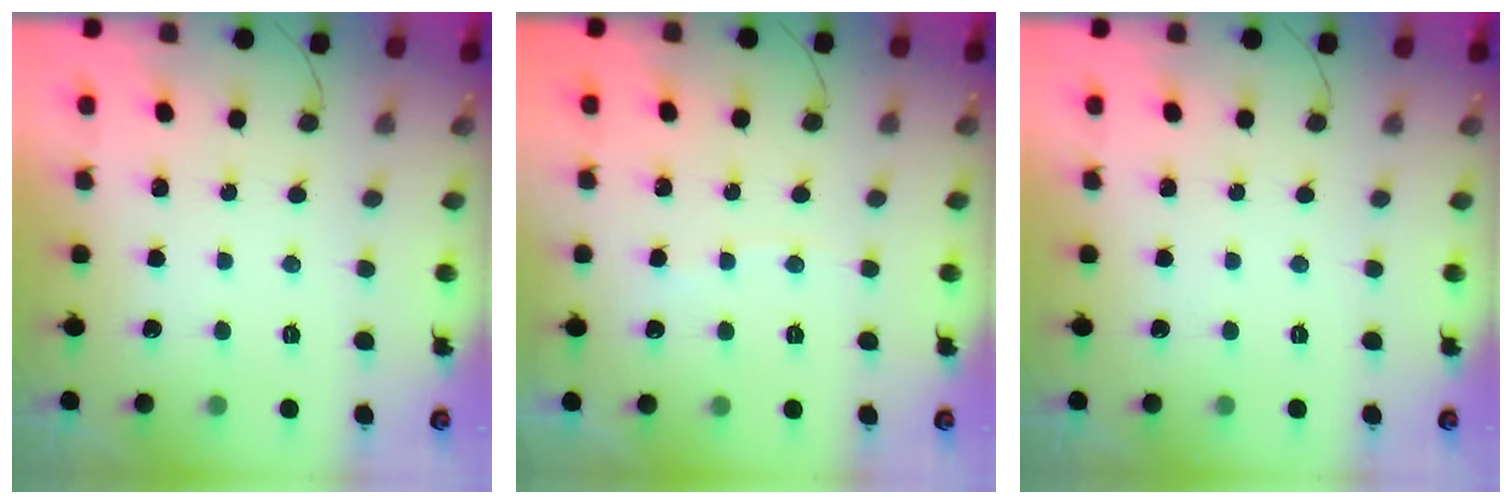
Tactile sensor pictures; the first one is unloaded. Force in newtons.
{"total": 4.1, "press": 4.1, "slide": 0.6}
{"total": 0.0}